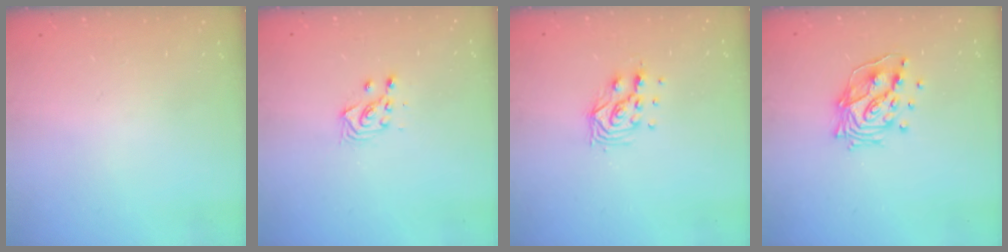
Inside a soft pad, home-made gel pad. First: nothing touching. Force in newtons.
{"total": 3.6, "press": 3.4, "slide": 1.2}
{"total": 8.8, "press": 8.8, "slide": 0.7}
{"total": 13.4, "press": 13.4, "slide": 1.6}